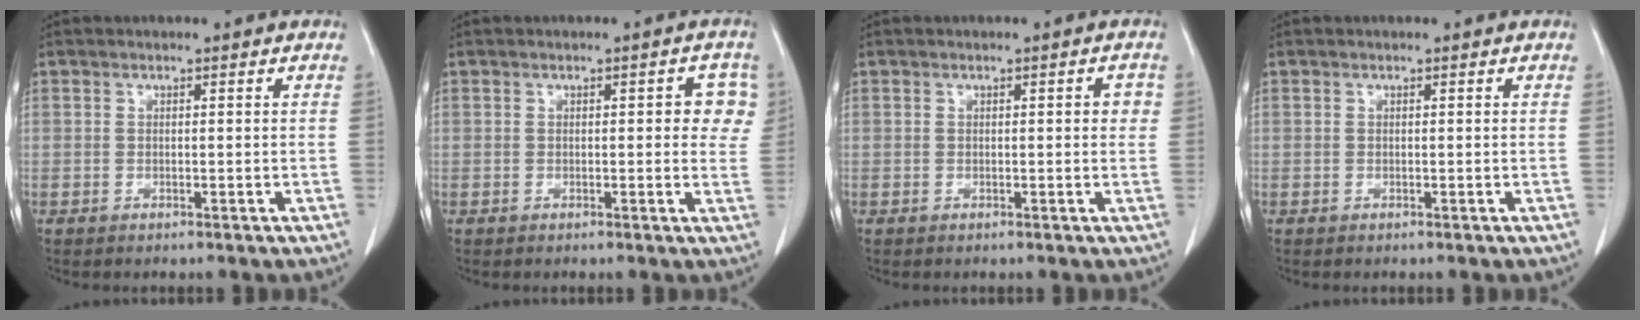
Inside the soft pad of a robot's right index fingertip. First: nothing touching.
{"total": 4.0, "force": [0.9, 1.7, 3.5], "torque": [-0.024, 0.009, 0.004]}
{"total": 1.7, "force": [0.2, 0.6, 1.6], "torque": [-0.016, 0.003, 0.002]}
{"total": 0.0}